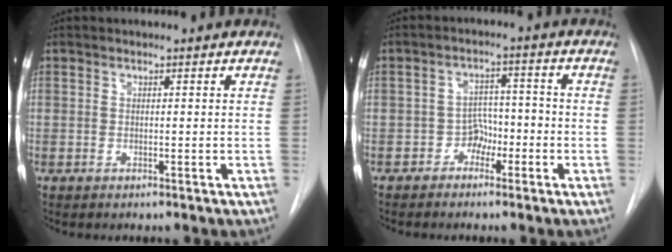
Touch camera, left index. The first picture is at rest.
{"total": 3.7, "force": [-2.2, 2.6, 1.3], "torque": [-0.012, 0.010, -0.041]}